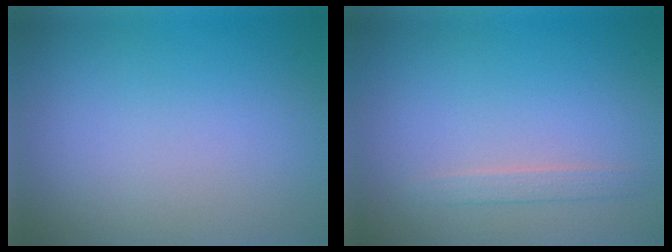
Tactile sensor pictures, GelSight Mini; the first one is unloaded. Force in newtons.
{"total": 1.2, "press": 1.2, "slide": 0.1}